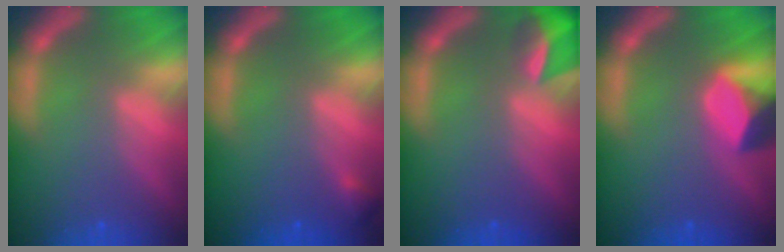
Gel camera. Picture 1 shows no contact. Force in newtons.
{"total": 0.9}
{"total": 4.4}
{"total": 5.4}